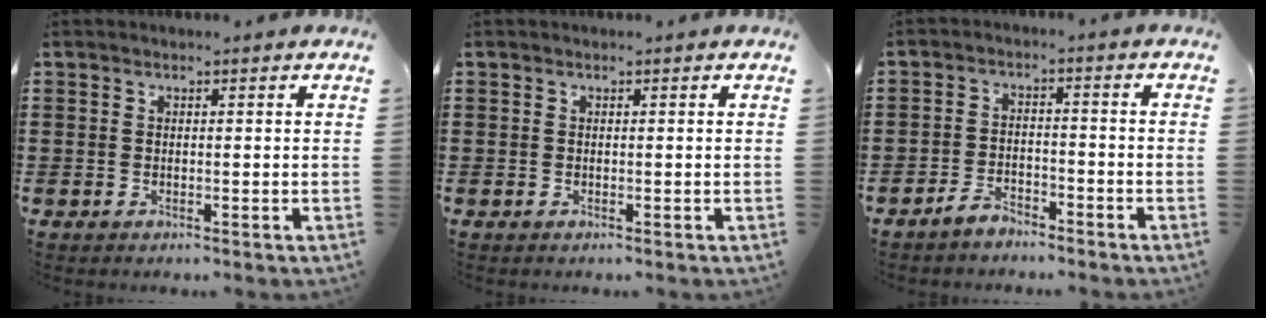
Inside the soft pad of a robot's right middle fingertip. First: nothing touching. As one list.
[{"total": 0.0}, {"total": 3.0, "force": [-2.9, 0.7, 0.8], "torque": [-0.019, 0.004, -0.057]}]